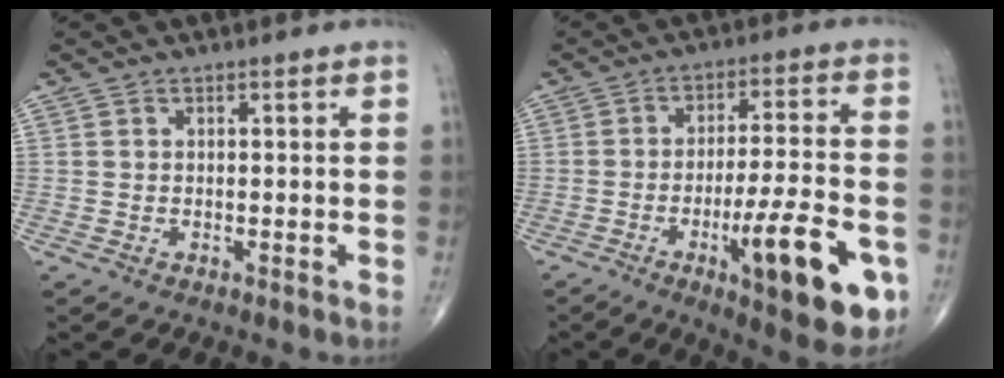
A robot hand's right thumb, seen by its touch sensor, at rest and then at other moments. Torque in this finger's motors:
{"motor_torque": [0.17, 0.16, 0.15, -0.02, 0.13]}